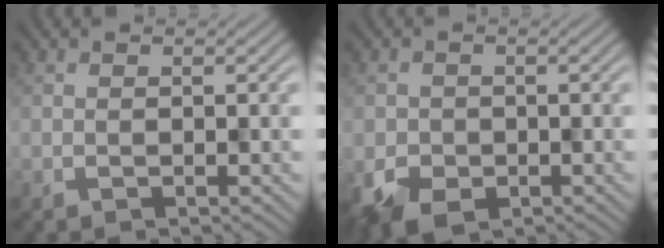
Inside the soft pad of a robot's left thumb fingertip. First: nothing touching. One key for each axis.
{"total": 5.5, "fx": -2.8, "fy": 3.9, "fz": 2.6, "tx": -0.052, "ty": -0.023, "tz": -0.044}